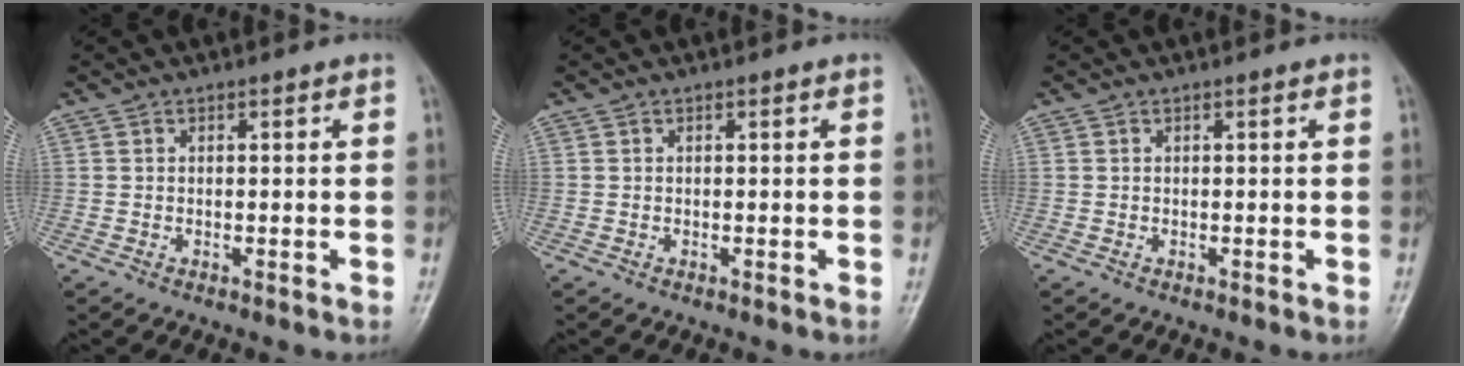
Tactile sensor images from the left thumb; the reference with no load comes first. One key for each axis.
{"total": 0.0}
{"total": 0.0}